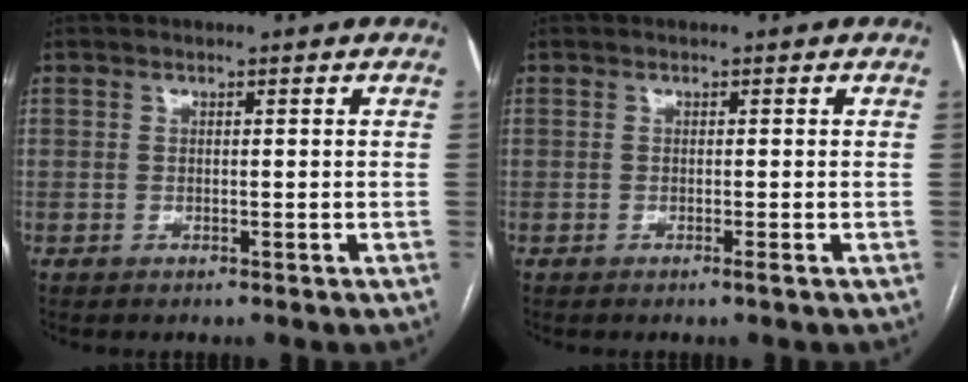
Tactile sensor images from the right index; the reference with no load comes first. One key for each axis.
{"total": 0.6, "fx": -0.3, "fy": -0.2, "fz": 0.4, "tx": -0.005, "ty": 0.000, "tz": -0.008}